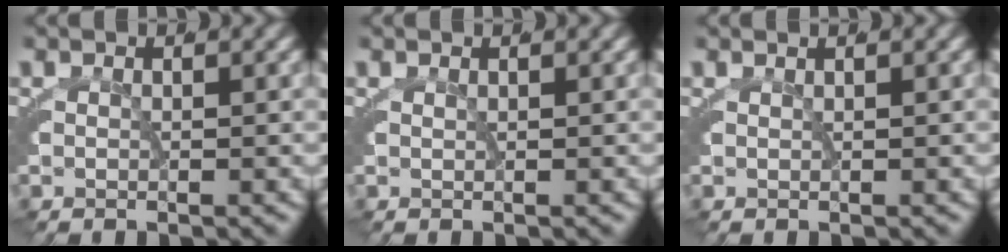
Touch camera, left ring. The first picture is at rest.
{"total": 0.8, "force": [0.5, -0.5, 0.2], "torque": [0.004, 0.008, 0.007]}
{"total": 1.0, "force": [0.8, -0.5, 0.3], "torque": [0.004, 0.009, 0.012]}